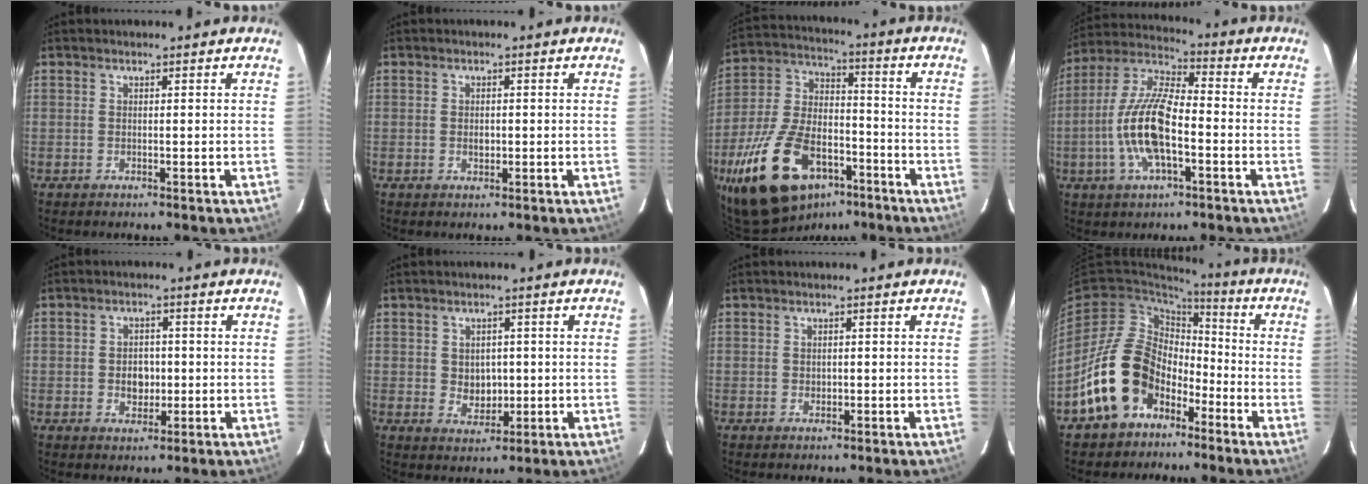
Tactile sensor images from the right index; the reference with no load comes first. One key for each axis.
{"total": 1.6, "fx": -0.2, "fy": 1.2, "fz": 1.1, "tx": -0.019, "ty": 0.002, "tz": -0.004}
{"total": 22.3, "fx": -12.8, "fy": 11.9, "fz": 13.9, "tx": -0.288, "ty": -0.001, "tz": -0.211}
{"total": 14.5, "fx": -3.9, "fy": 5.2, "fz": 12.9, "tx": -0.267, "ty": 0.001, "tz": -0.079}
{"total": 4.3, "fx": -0.5, "fy": 3.4, "fz": 2.7, "tx": -0.046, "ty": 0.005, "tz": -0.004}
{"total": 4.4, "fx": 0.1, "fy": 3.7, "fz": 2.4, "tx": -0.038, "ty": -0.001, "tz": 0.010}
{"total": 0.9, "fx": 0.0, "fy": 0.9, "fz": 0.3, "tx": -0.002, "ty": 0.000, "tz": 0.002}
{"total": 15.7, "fx": -7.6, "fy": 11.6, "fz": 7.4, "tx": -0.155, "ty": 0.023, "tz": -0.115}